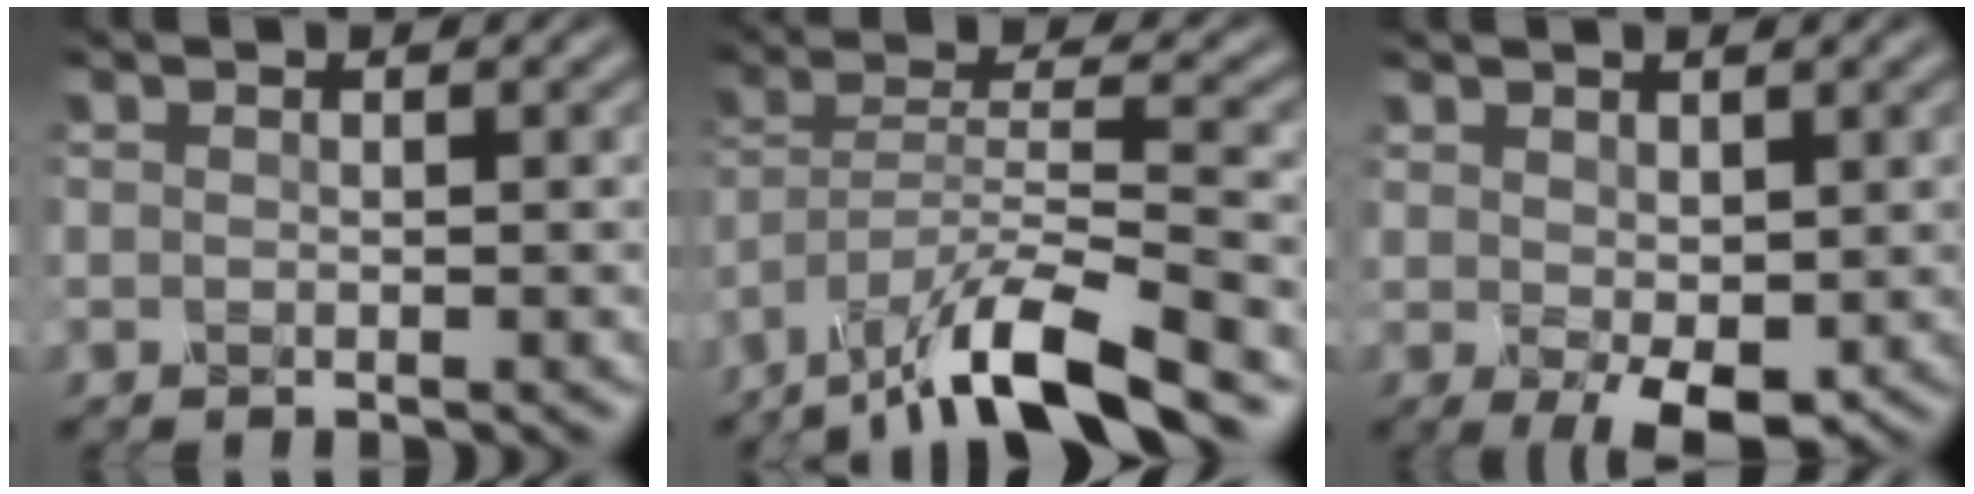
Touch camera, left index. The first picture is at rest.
{"total": 10.4, "force": [-7.8, 2.0, 6.6], "torque": [-0.113, 0.006, -0.148]}
{"total": 3.1, "force": [0.1, 1.7, 2.6], "torque": [-0.049, -0.010, 0.011]}